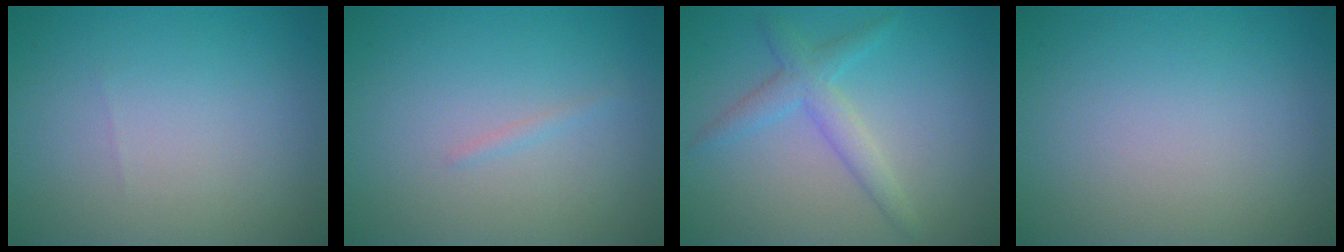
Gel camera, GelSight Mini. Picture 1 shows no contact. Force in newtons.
{"total": 0.6, "press": 0.6, "slide": 0.1}
{"total": 2.9, "press": 2.9, "slide": 0.1}
{"total": 0.0}